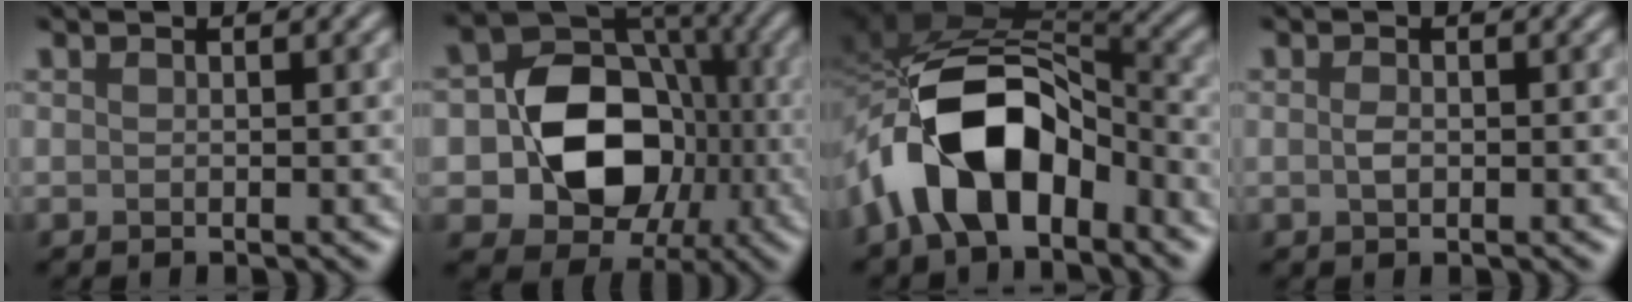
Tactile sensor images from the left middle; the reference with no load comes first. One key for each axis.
{"total": 10.7, "fx": -1.3, "fy": 8.5, "fz": 6.3, "tx": -0.083, "ty": -0.004, "tz": -0.028}
{"total": 10.7, "fx": -4.3, "fy": 6.1, "fz": 7.7, "tx": -0.147, "ty": 0.007, "tz": -0.074}
{"total": 0.9, "fx": -0.1, "fy": 0.5, "fz": 0.8, "tx": -0.018, "ty": 0.004, "tz": -0.002}